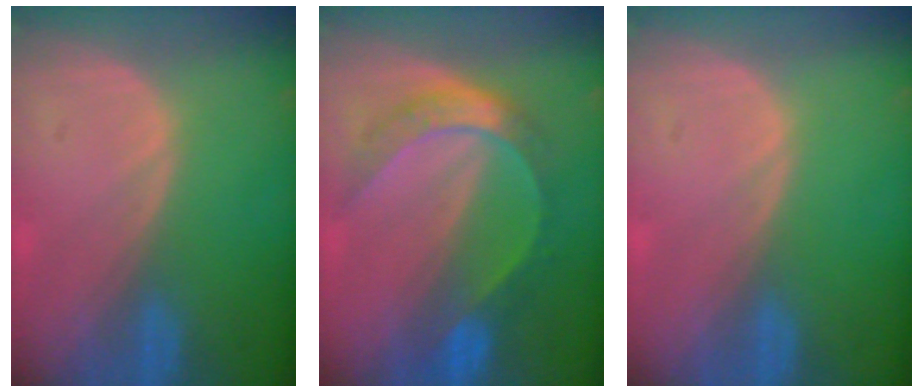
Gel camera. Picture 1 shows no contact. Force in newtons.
{"total": 7.0, "press": 7.0, "slide": 0.6}
{"total": 0.0}